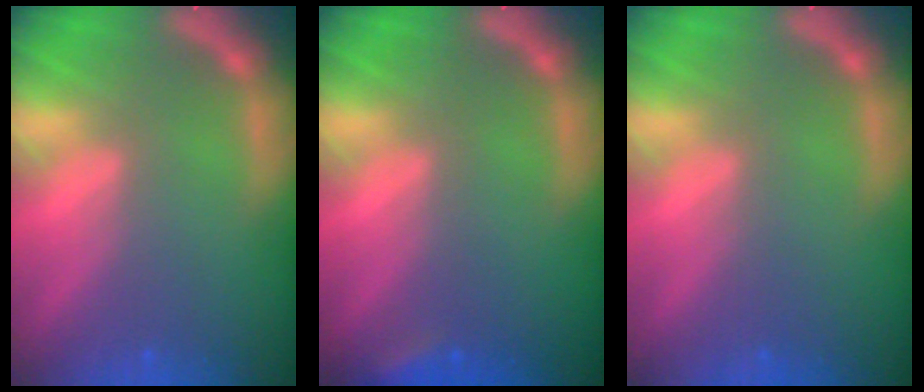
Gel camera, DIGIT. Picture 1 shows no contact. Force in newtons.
{"total": 1.9}
{"total": 0.0}